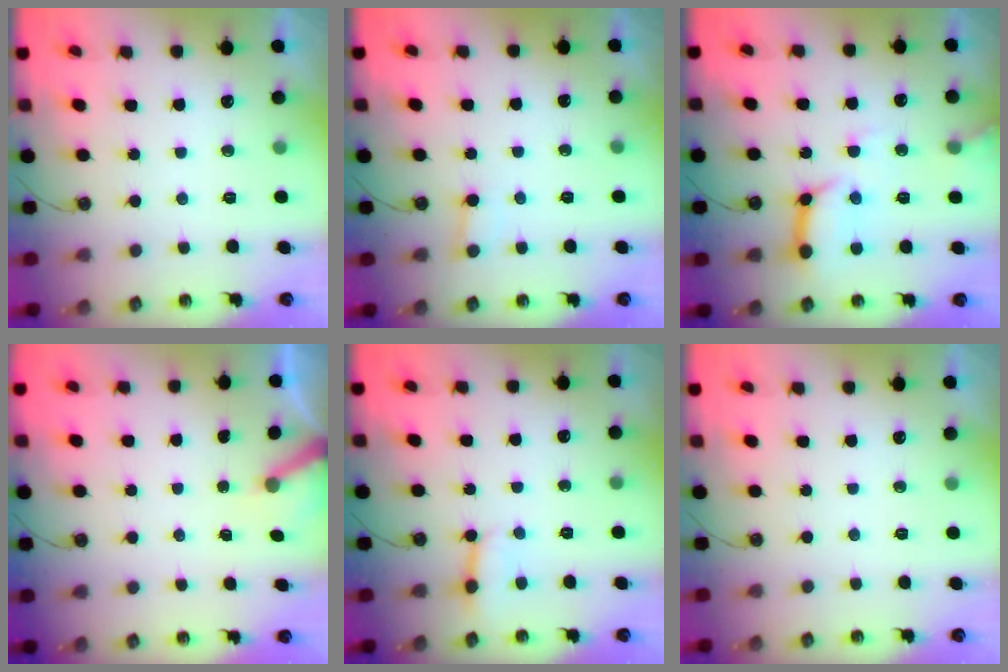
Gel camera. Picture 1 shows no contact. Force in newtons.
{"total": 2.9, "press": 2.9, "slide": 0.2}
{"total": 11.7, "press": 11.6, "slide": 1.3}
{"total": 3.3, "press": 3.3, "slide": 0.3}
{"total": 3.1, "press": 3.0, "slide": 0.5}
{"total": 0.0}